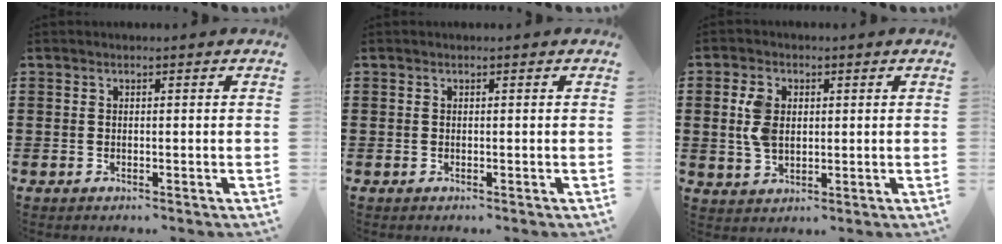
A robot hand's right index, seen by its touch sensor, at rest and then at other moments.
{"total": 0.0}
{"total": 5.1, "force": [0.8, 3.4, 3.8], "torque": [-0.097, 0.007, 0.009]}